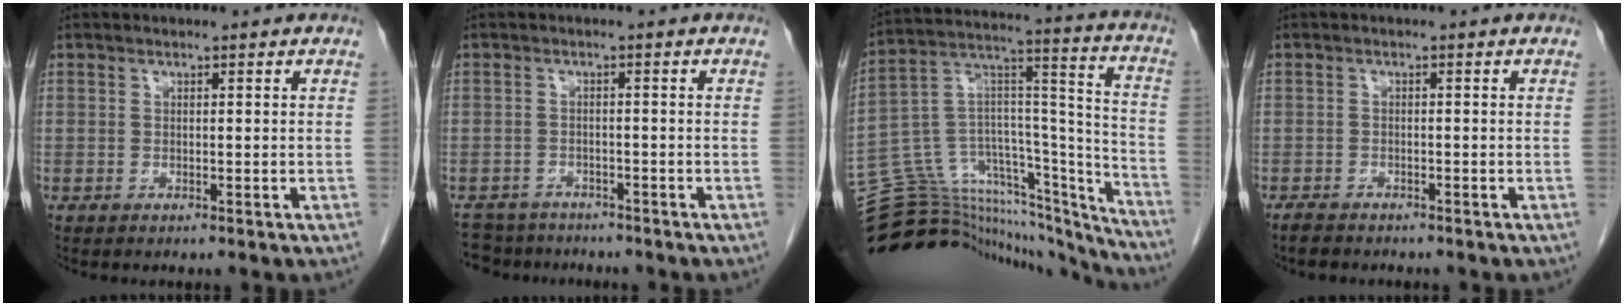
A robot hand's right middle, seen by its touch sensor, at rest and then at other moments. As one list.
[{"total": 5.8, "force": [-5.2, 2.5, -0.1], "torque": [0.004, 0.002, -0.081]}, {"total": 33.7, "force": [-30.8, 8.0, 11.0], "torque": [-0.143, 0.030, -0.446]}, {"total": 2.8, "force": [-2.4, 1.0, 0.9], "torque": [-0.021, -0.005, -0.036]}]